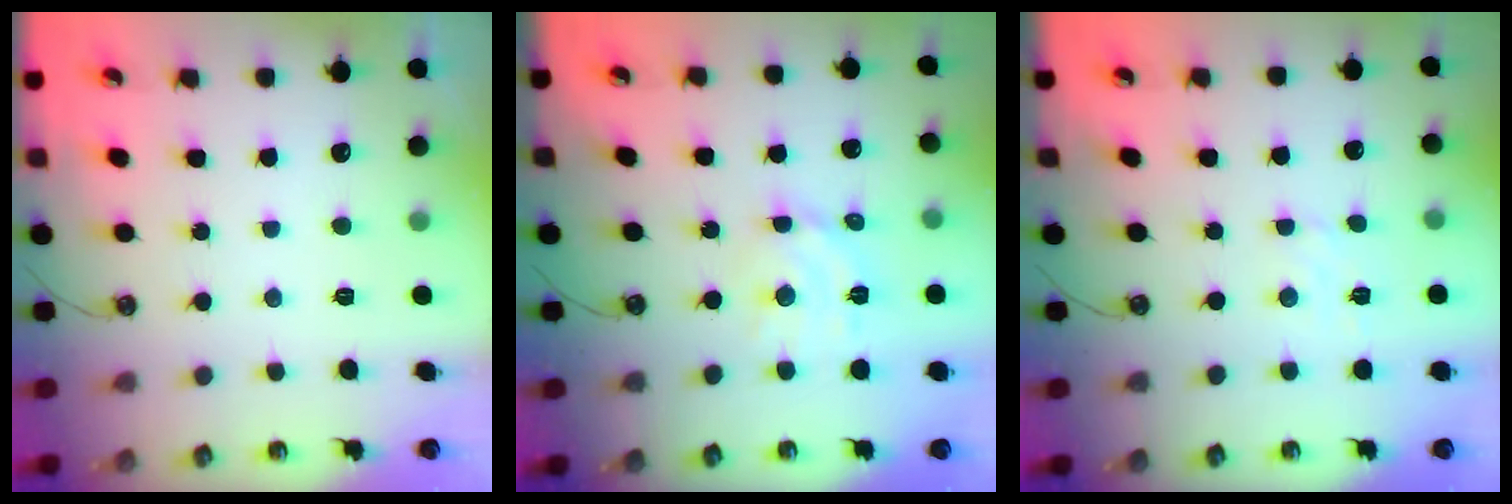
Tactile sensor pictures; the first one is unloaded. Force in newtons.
{"total": 10.1, "press": 10.1, "slide": 0.7}
{"total": 2.5, "press": 2.4, "slide": 0.5}